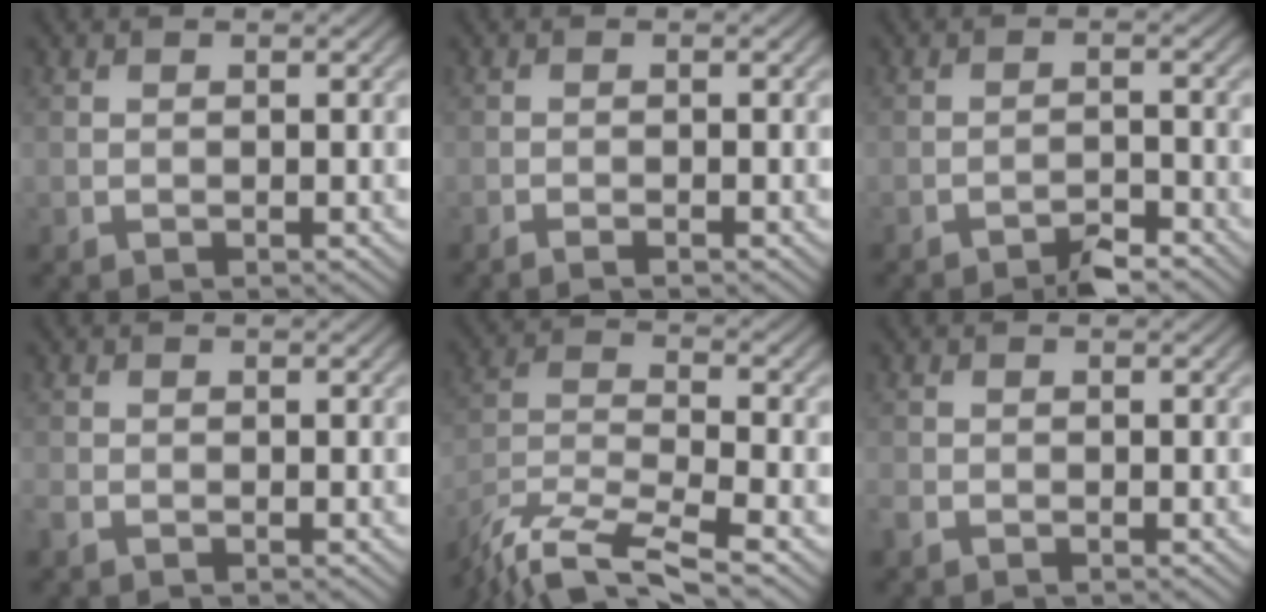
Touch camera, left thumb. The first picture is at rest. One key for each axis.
{"total": 1.1, "fx": -0.8, "fy": 0.1, "fz": 0.6, "tx": -0.009, "ty": 0.001, "tz": -0.018}
{"total": 3.1, "fx": -2.6, "fy": 0.6, "fz": 1.6, "tx": -0.023, "ty": 0.007, "tz": -0.046}
{"total": 1.2, "fx": -0.9, "fy": 0.6, "fz": 0.4, "tx": -0.012, "ty": -0.002, "tz": -0.022}
{"total": 11.8, "fx": -9.8, "fy": 2.6, "fz": 6.1, "tx": -0.134, "ty": -0.011, "tz": -0.184}
{"total": 1.2, "fx": -0.9, "fy": 0.7, "fz": 0.4, "tx": -0.012, "ty": -0.002, "tz": -0.022}